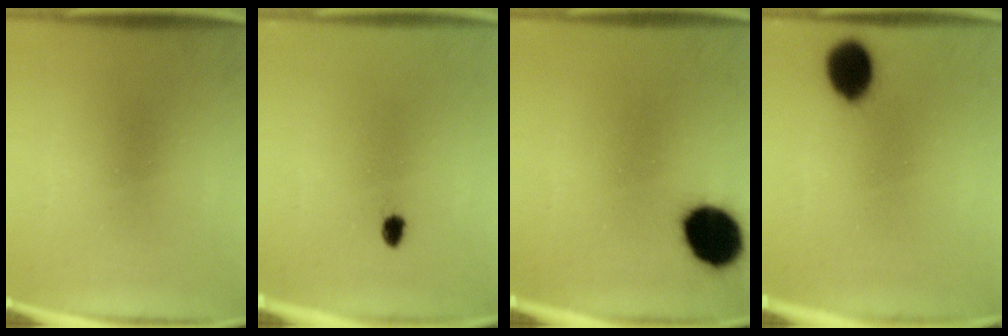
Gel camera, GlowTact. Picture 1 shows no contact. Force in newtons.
{"total": 1.4}
{"total": 14.1}
{"total": 9.6}